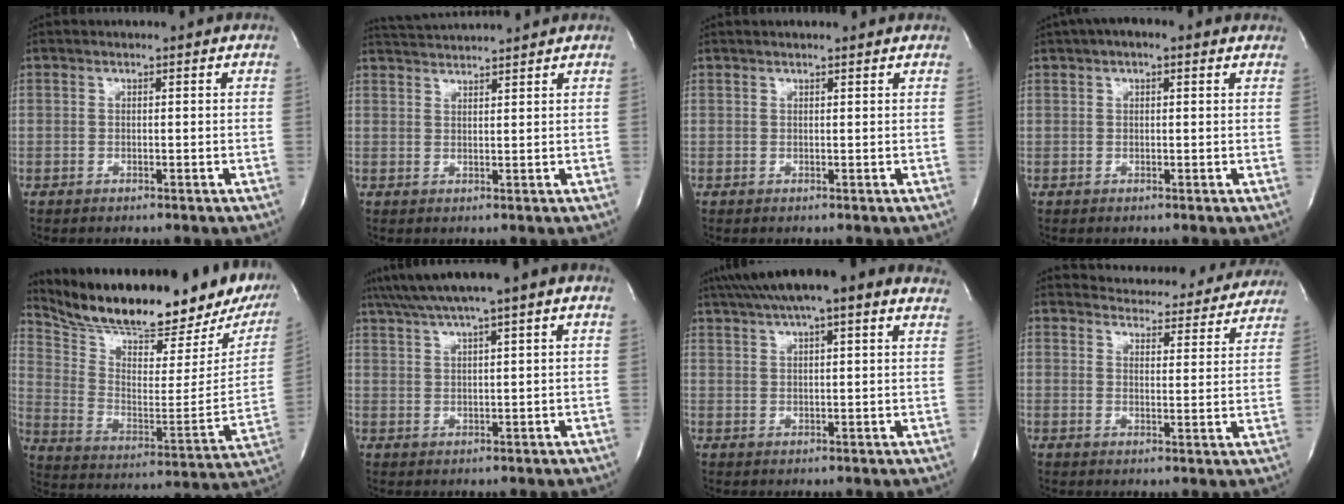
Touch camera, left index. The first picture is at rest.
{"total": 5.8, "force": [5.6, -1.0, 1.0], "torque": [-0.021, 0.021, 0.093]}
{"total": 3.4, "force": [3.1, 0.4, 1.3], "torque": [-0.019, 0.022, 0.036]}
{"total": 4.5, "force": [2.9, 1.6, 3.2], "torque": [-0.050, 0.031, 0.039]}
{"total": 29.2, "force": [24.3, 7.5, 14.4], "torque": [-0.255, -0.035, 0.343]}
{"total": 9.0, "force": [6.2, 0.0, 6.5], "torque": [-0.115, 0.041, 0.099]}
{"total": 15.5, "force": [11.8, 2.7, 9.7], "torque": [-0.167, 0.055, 0.164]}
{"total": 16.5, "force": [15.9, 3.9, 2.4], "torque": [-0.011, -0.019, 0.178]}